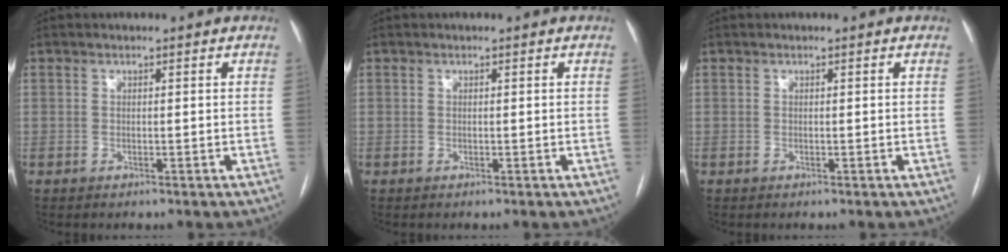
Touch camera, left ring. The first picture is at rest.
{"total": 0.0}
{"total": 0.0}